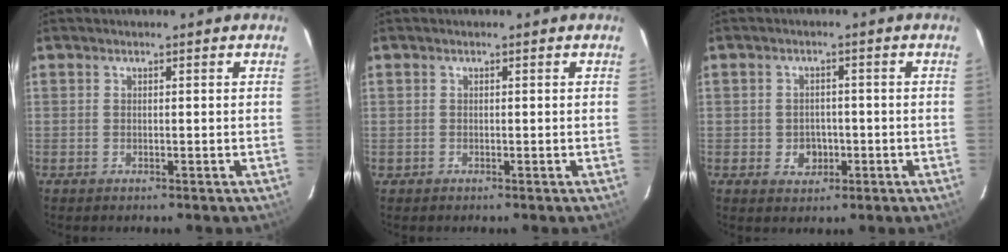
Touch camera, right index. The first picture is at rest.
{"total": 0.9, "force": [-0.3, 0.8, -0.1], "torque": [-0.001, 0.003, -0.002]}
{"total": 3.6, "force": [-0.9, 3.3, 1.3], "torque": [-0.029, 0.008, -0.002]}